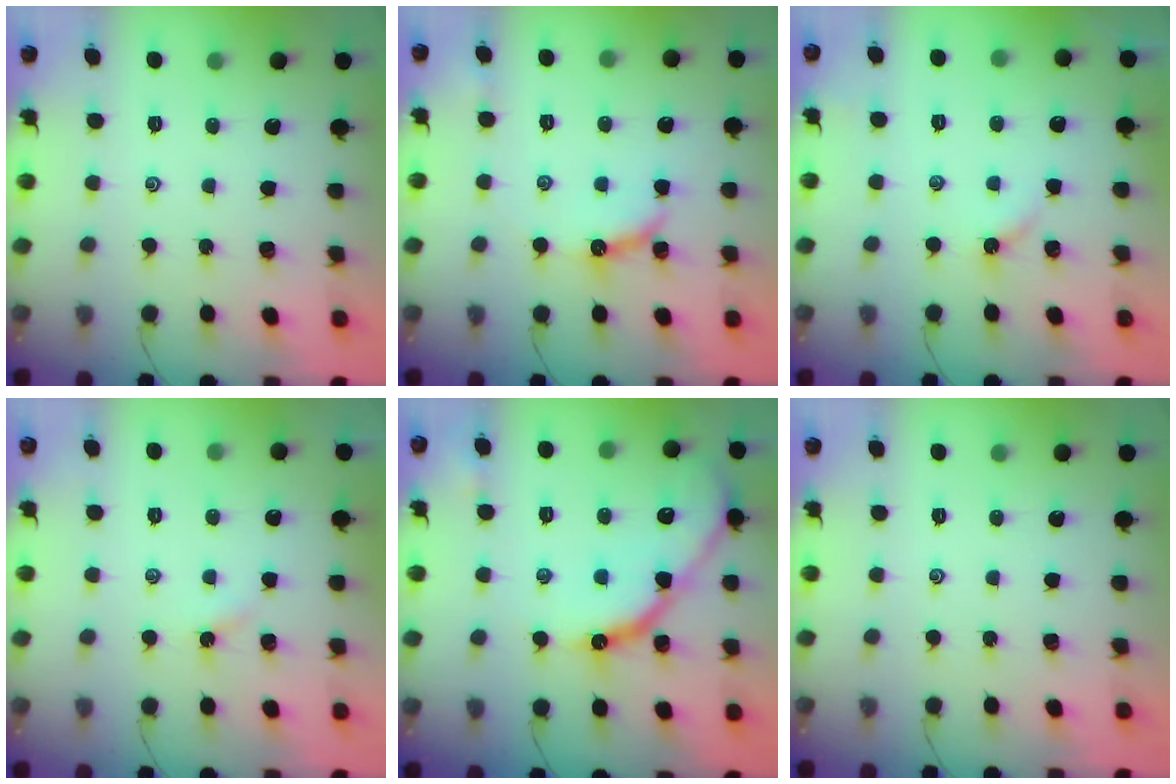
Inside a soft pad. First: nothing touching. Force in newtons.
{"total": 9.4, "press": 9.4, "slide": 0.5}
{"total": 2.7, "press": 2.6, "slide": 0.5}
{"total": 1.4, "press": 1.4, "slide": 0.2}
{"total": 13.8, "press": 13.7, "slide": 1.2}
{"total": 0.0}